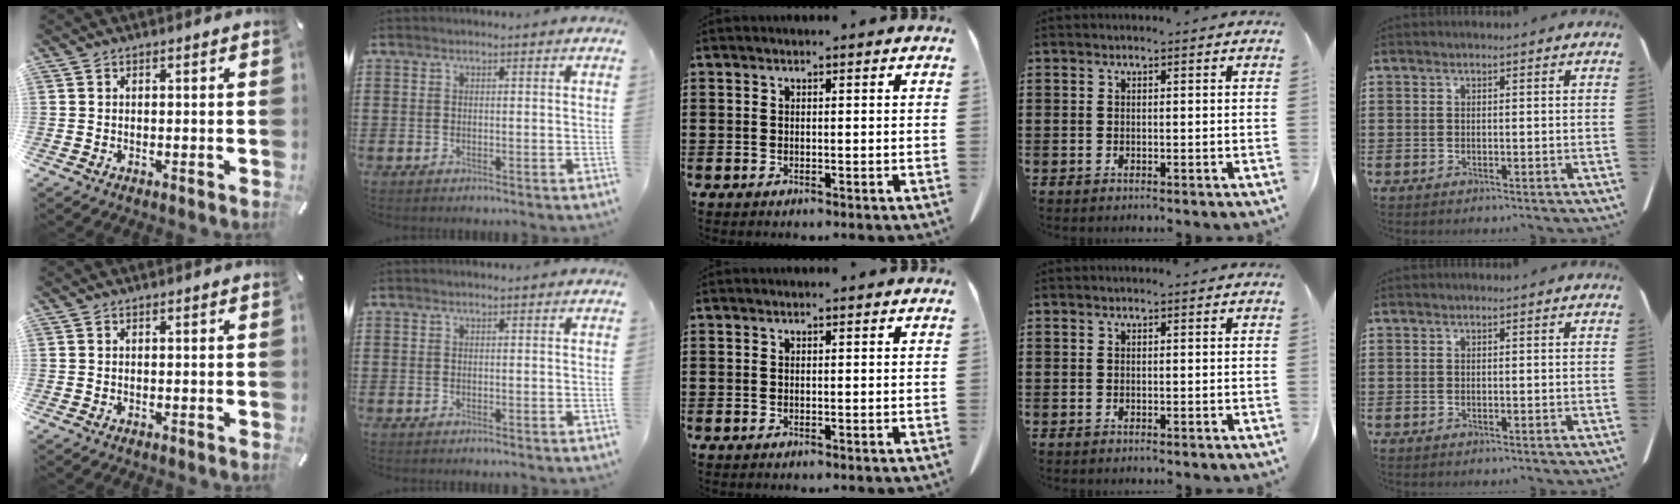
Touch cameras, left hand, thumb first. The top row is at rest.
{}